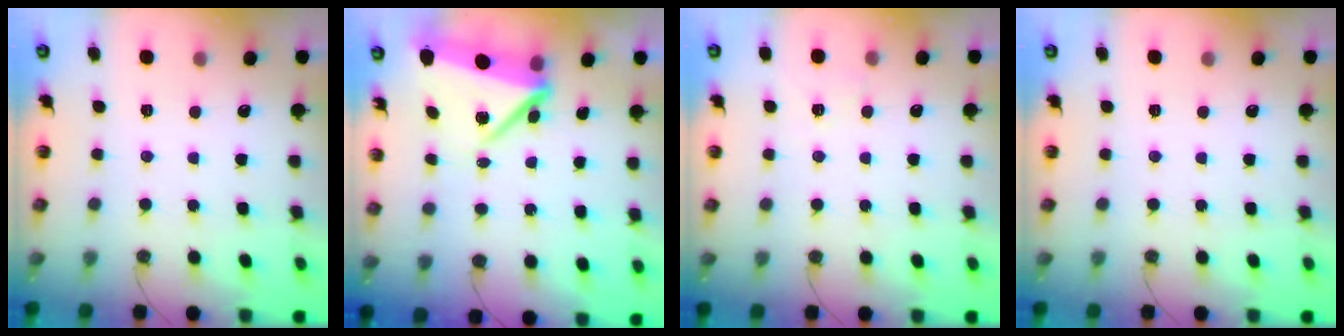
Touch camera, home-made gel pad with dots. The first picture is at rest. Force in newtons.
{"total": 7.7, "press": 7.6, "slide": 0.9}
{"total": 5.0, "press": 4.7, "slide": 1.8}
{"total": 0.0}